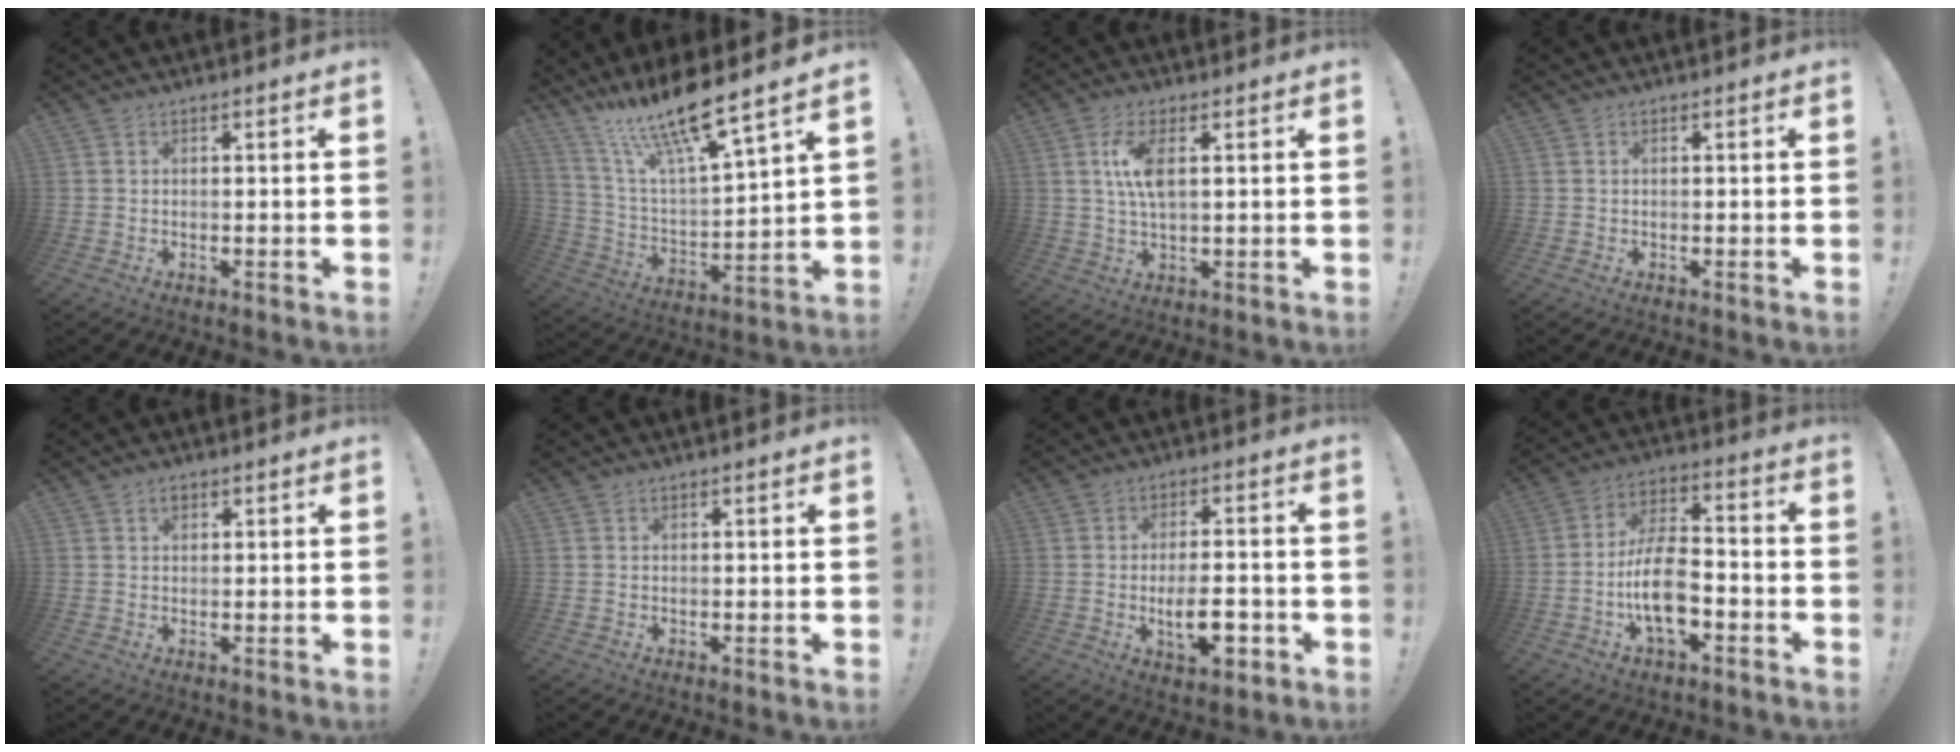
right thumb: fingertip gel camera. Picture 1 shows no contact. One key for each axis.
{"total": 15.9, "fx": 12.9, "fy": 1.3, "fz": 9.1, "tx": -0.171, "ty": -0.103, "tz": 0.214}
{"total": 7.9, "fx": 1.9, "fy": 2.9, "fz": 7.1, "tx": -0.136, "ty": -0.008, "tz": 0.027}
{"total": 0.0}
{"total": 1.5, "fx": 0.8, "fy": 0.9, "fz": 0.8, "tx": -0.012, "ty": 0.003, "tz": 0.014}
{"total": 0.0}
{"total": 10.0, "fx": -2.8, "fy": 4.1, "fz": 8.7, "tx": -0.135, "ty": 0.003, "tz": -0.048}
{"total": 14.3, "fx": -4.2, "fy": 7.8, "fz": 11.1, "tx": -0.208, "ty": 0.023, "tz": -0.073}